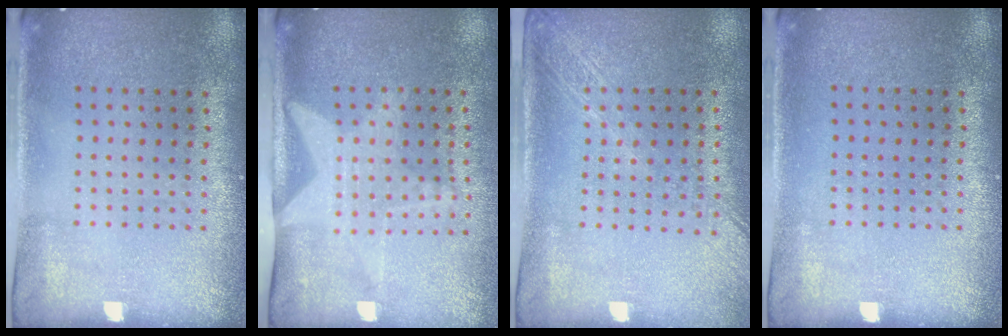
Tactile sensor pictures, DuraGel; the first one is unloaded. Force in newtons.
{"total": 1.5, "press": 1.4, "slide": 0.5}
{"total": 1.8, "press": 1.5, "slide": 1.0}
{"total": 0.0}